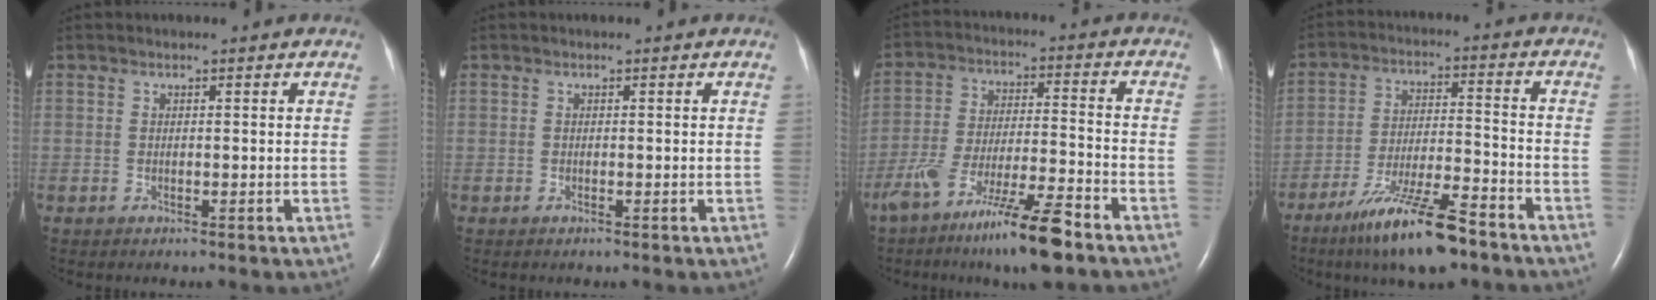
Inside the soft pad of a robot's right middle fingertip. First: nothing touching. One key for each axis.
{"total": 0.0}
{"total": 12.9, "fx": -8.9, "fy": 0.8, "fz": 9.3, "tx": -0.179, "ty": -0.022, "tz": -0.157}
{"total": 13.0, "fx": -9.2, "fy": 1.6, "fz": 9.1, "tx": -0.168, "ty": -0.023, "tz": -0.161}